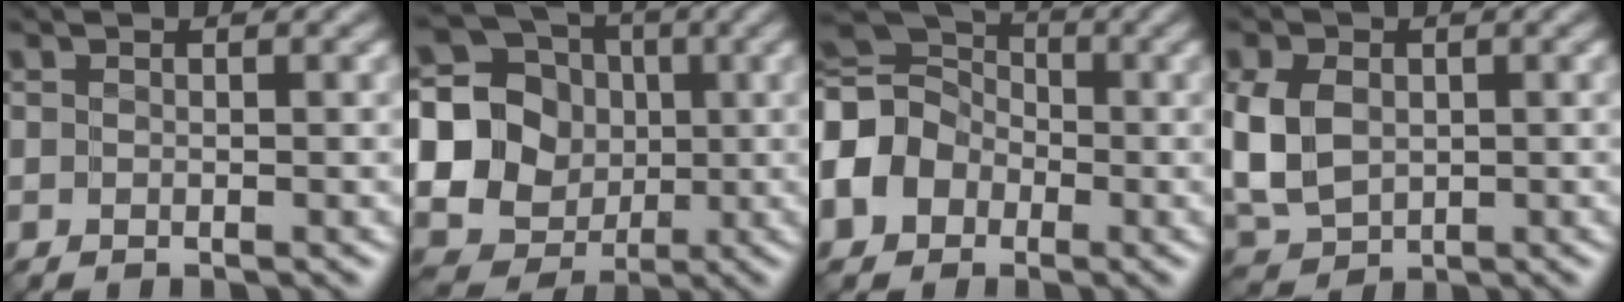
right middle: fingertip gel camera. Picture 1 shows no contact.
{"total": 16.6, "force": [0.9, 15.9, 4.7], "torque": [-0.128, 0.009, -0.004]}
{"total": 8.0, "force": [-1.5, 6.8, 4.0], "torque": [-0.087, 0.007, -0.048]}
{"total": 5.7, "force": [0.5, 4.4, 3.6], "torque": [-0.103, -0.001, 0.016]}